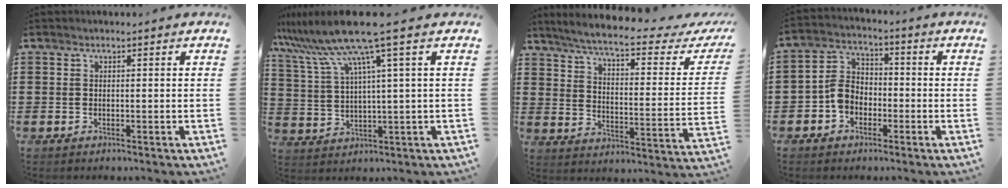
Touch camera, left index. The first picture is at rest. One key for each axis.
{"total": 10.0, "fx": 6.4, "fy": -0.4, "fz": 7.7, "tx": -0.185, "ty": -0.031, "tz": 0.102}
{"total": 6.6, "fx": 5.2, "fy": -0.4, "fz": 4.1, "tx": -0.100, "ty": -0.036, "tz": 0.083}
{"total": 5.7, "fx": -2.1, "fy": 4.3, "fz": 3.2, "tx": -0.083, "ty": 0.010, "tz": -0.046}